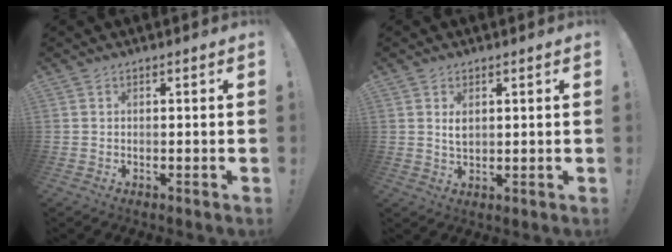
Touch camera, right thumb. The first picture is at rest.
{"total": 2.9, "force": [1.0, 1.7, 2.1], "torque": [-0.024, -0.006, 0.014]}